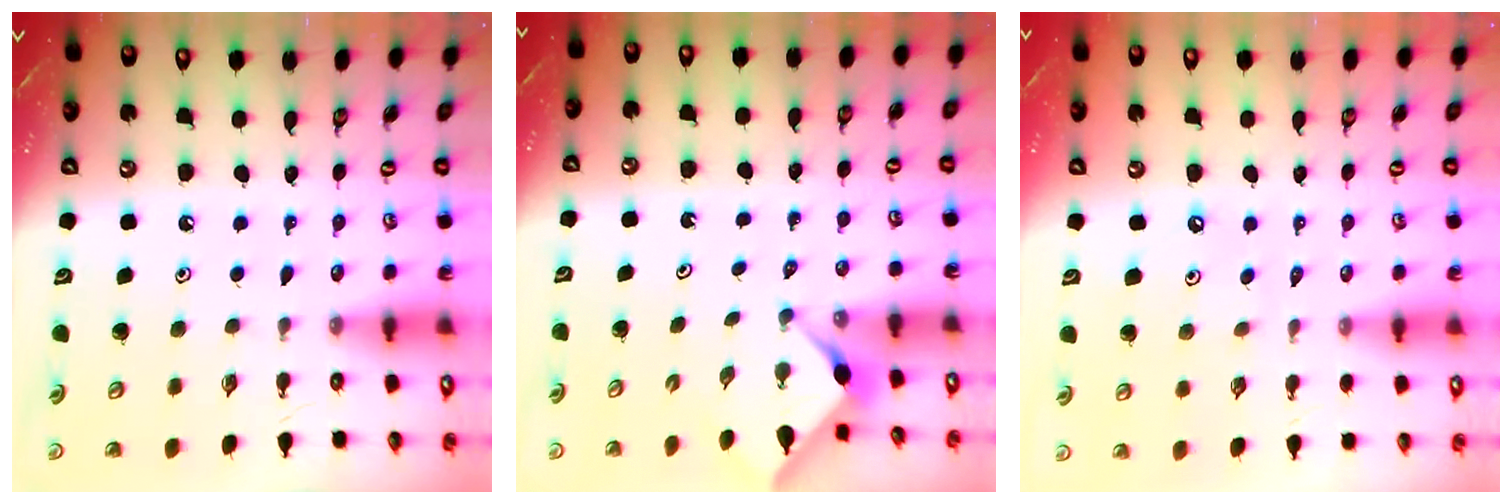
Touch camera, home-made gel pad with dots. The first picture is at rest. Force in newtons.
{"total": 2.9, "press": 2.8, "slide": 0.3}
{"total": 3.4, "press": 3.4, "slide": 0.5}